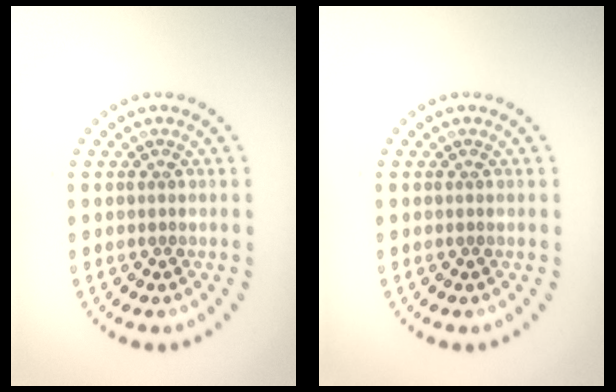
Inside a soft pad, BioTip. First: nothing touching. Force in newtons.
{"total": 0.0}